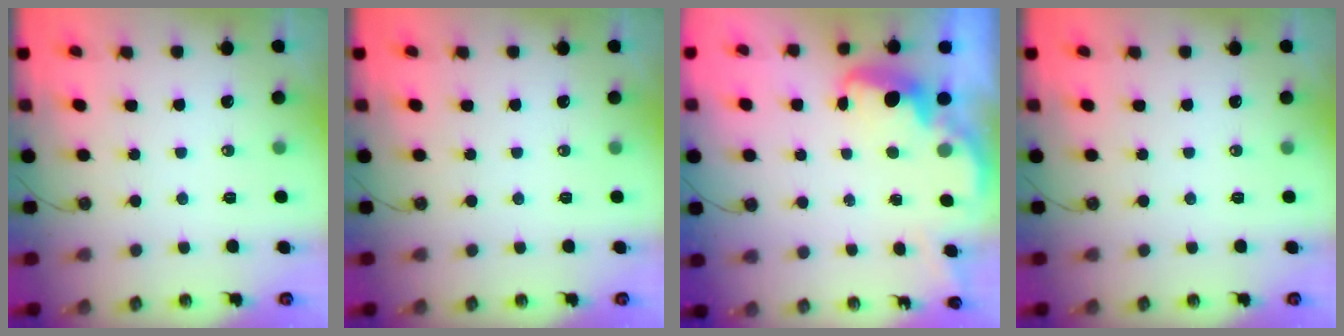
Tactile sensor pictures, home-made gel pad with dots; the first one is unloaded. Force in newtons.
{"total": 0.0}
{"total": 2.7, "press": 2.6, "slide": 0.5}
{"total": 0.0}